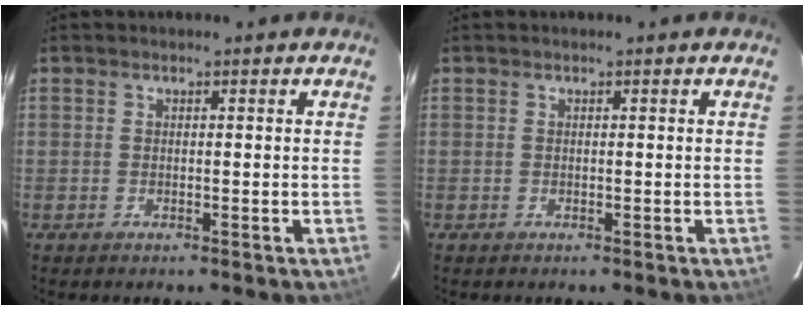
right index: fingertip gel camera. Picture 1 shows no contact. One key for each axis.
{"total": 0.0}